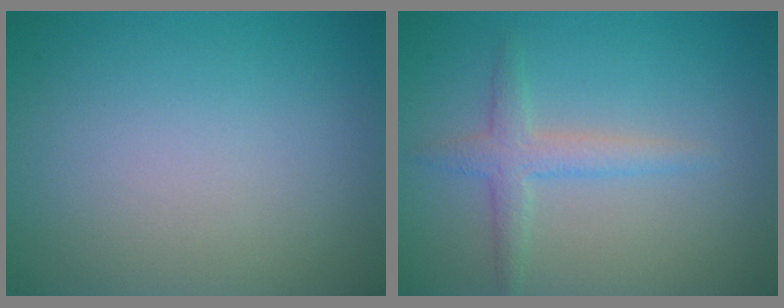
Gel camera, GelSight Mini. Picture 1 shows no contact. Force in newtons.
{"total": 2.4, "press": 2.4, "slide": 0.2}